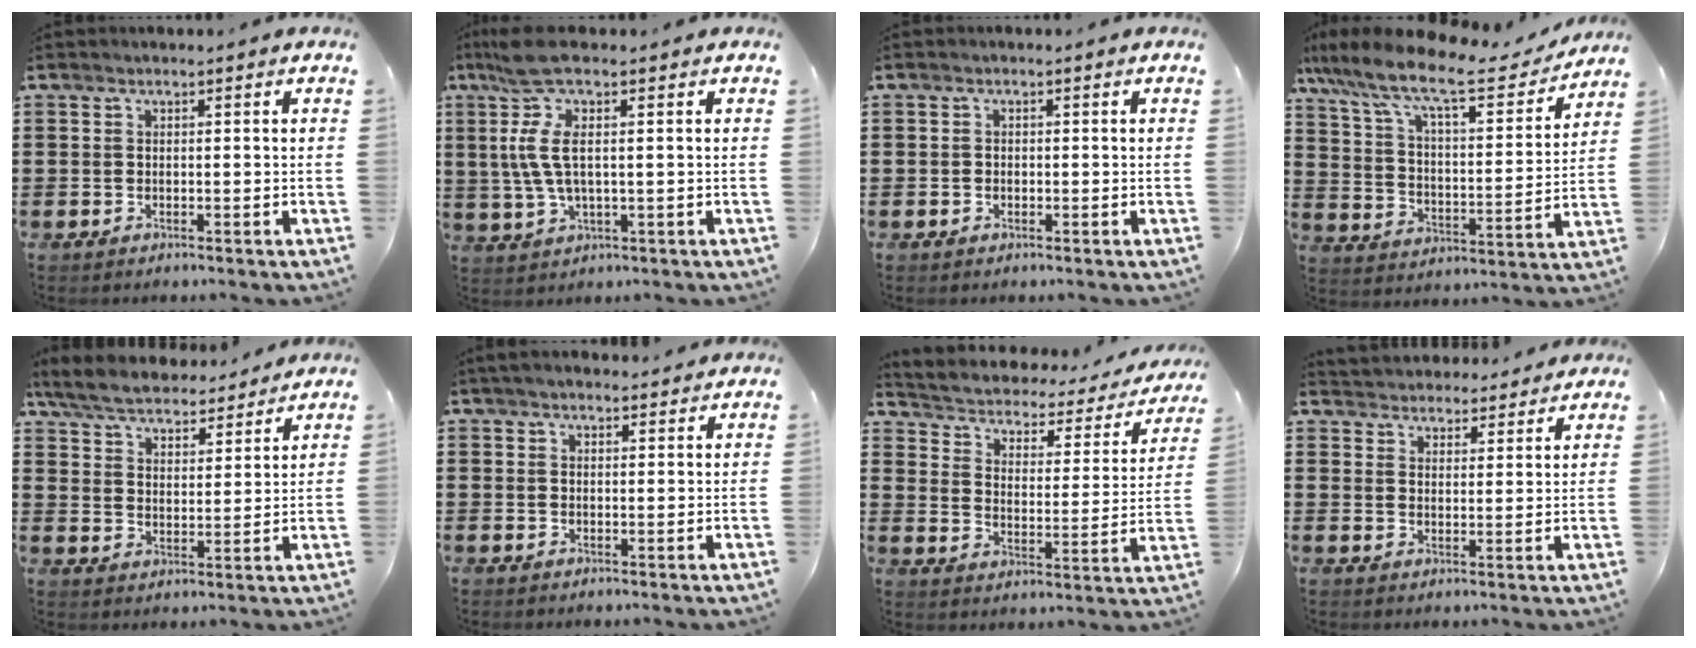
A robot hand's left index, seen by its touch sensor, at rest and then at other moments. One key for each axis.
{"total": 7.9, "fx": 1.6, "fy": 1.5, "fz": 7.6, "tx": -0.199, "ty": -0.020, "tz": 0.015}
{"total": 0.6, "fx": -0.3, "fy": 0.5, "fz": 0.3, "tx": -0.009, "ty": 0.000, "tz": -0.005}
{"total": 11.1, "fx": 9.0, "fy": 1.7, "fz": 6.2, "tx": -0.156, "ty": -0.054, "tz": 0.151}
{"total": 5.9, "fx": 5.7, "fy": 0.8, "fz": 1.5, "tx": -0.057, "ty": -0.033, "tz": 0.098}
{"total": 2.5, "fx": 2.2, "fy": 0.5, "fz": 0.9, "tx": -0.022, "ty": 0.002, "tz": 0.043}
{"total": 1.9, "fx": 1.2, "fy": 1.1, "fz": 1.0, "tx": -0.033, "ty": -0.020, "tz": 0.008}
{"total": 3.8, "fx": 3.8, "fy": 0.6, "fz": -0.3, "tx": -0.012, "ty": -0.018, "tz": 0.068}